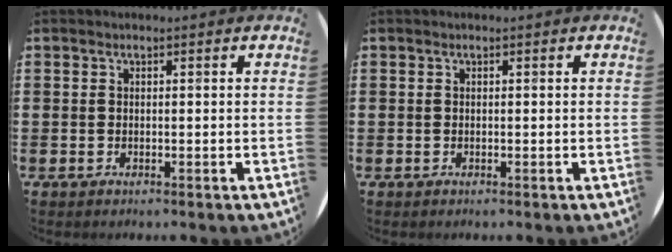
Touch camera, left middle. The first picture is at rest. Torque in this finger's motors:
{"motor_torque": [0.14, 0.07, -0.17, -0.05]}